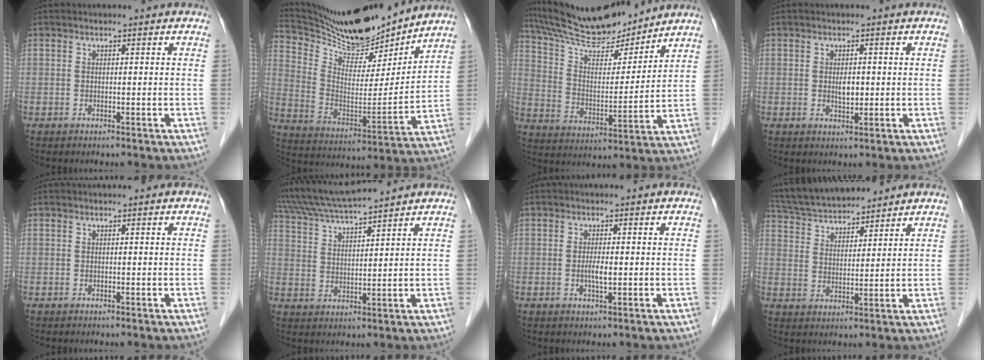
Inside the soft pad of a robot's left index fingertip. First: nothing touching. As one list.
[{"total": 18.2, "force": [17.1, 2.7, 5.7], "torque": [-0.119, -0.019, 0.292]}, {"total": 15.5, "force": [14.5, 2.3, 5.0], "torque": [-0.096, 0.004, 0.257]}, {"total": 2.0, "force": [0.1, 1.0, 1.8], "torque": [-0.033, -0.002, 0.003]}, {"total": 0.0}, {"total": 11.2, "force": [10.3, -0.7, 4.3], "torque": [-0.090, 0.026, 0.182]}, {"total": 2.1, "force": [-0.2, 0.4, 2.0], "torque": [-0.043, -0.001, -0.003]}, {"total": 12.8, "force": [11.9, 2.3, 4.1], "torque": [-0.081, 0.033, 0.214]}]